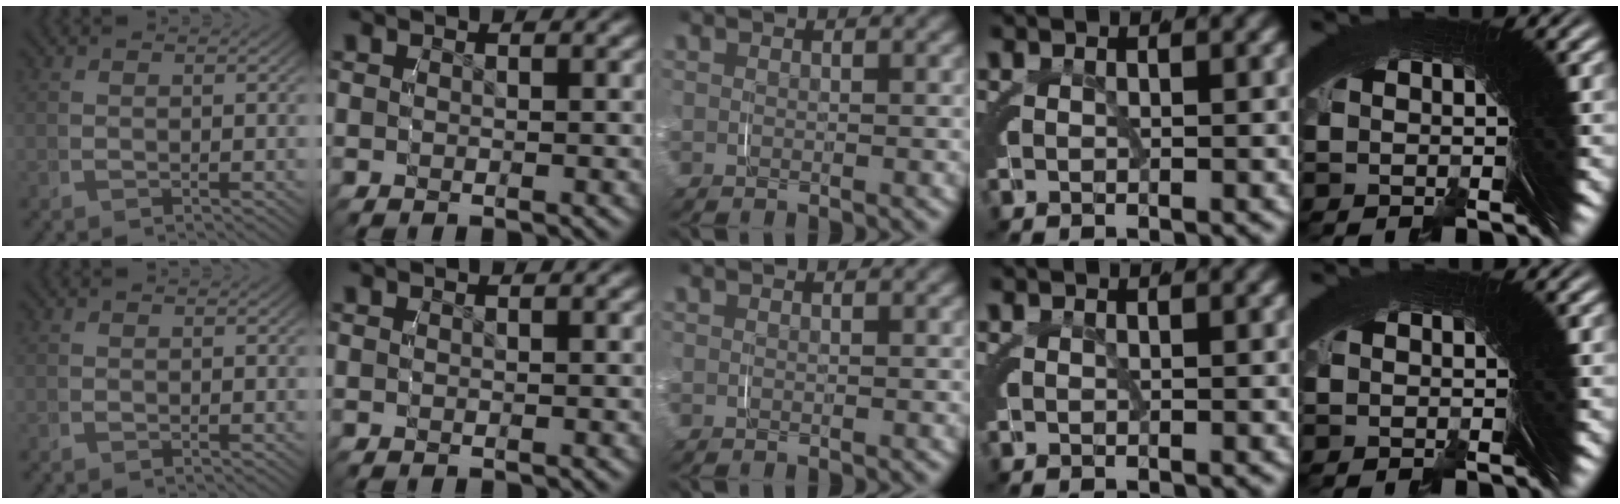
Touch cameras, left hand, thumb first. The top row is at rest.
{}